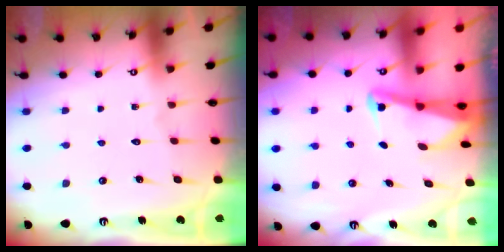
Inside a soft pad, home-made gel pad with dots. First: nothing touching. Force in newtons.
{"total": 2.7, "press": 2.6, "slide": 0.6}